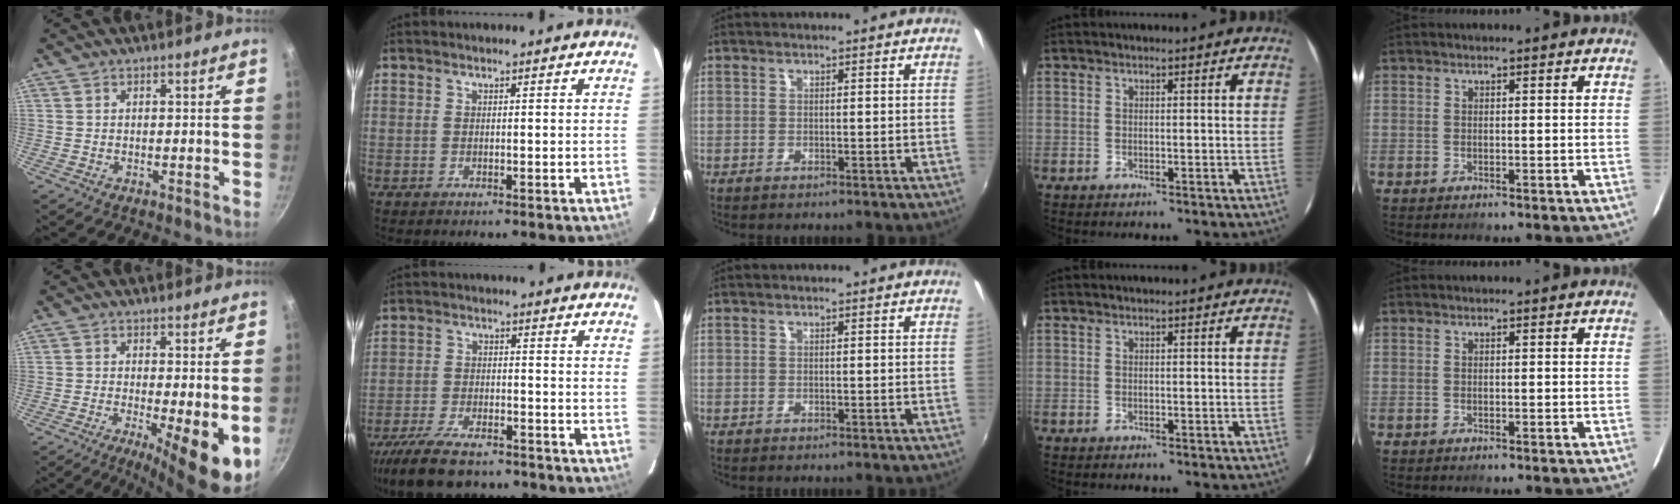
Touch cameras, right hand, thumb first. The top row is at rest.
{"thumb": {"total": 9.1, "force": [-1.8, 1.9, 8.7], "torque": [-0.125, -0.010, -0.021]}, "index": {"total": 14.7, "force": [-11.8, 5.3, 7.1], "torque": [-0.163, -0.023, -0.197]}}